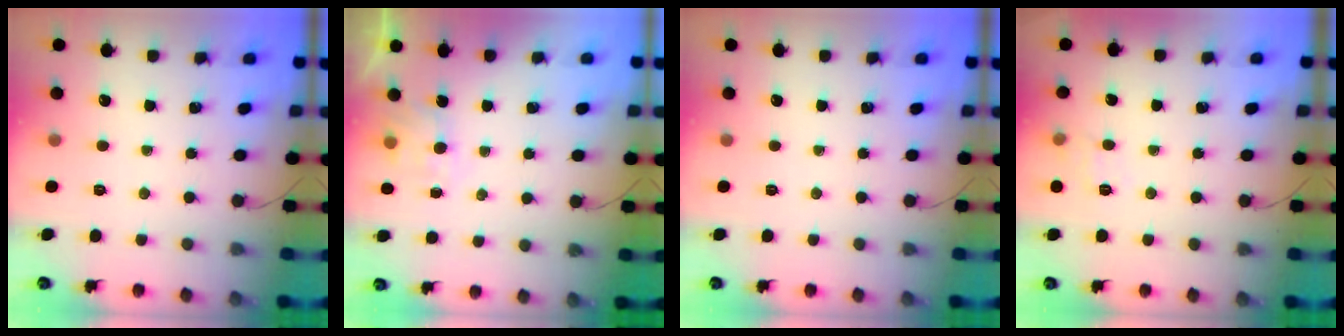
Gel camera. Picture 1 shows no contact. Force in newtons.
{"total": 2.2, "press": 2.0, "slide": 0.9}
{"total": 0.0}
{"total": 7.2, "press": 7.0, "slide": 1.9}